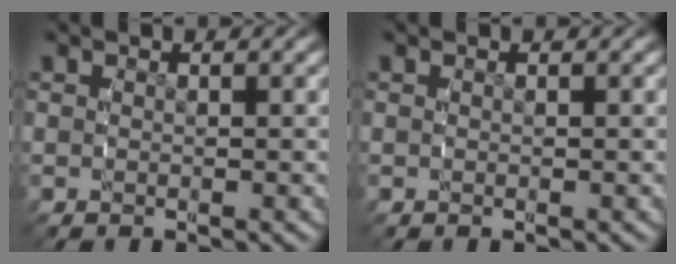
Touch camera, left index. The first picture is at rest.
{"total": 0.0}